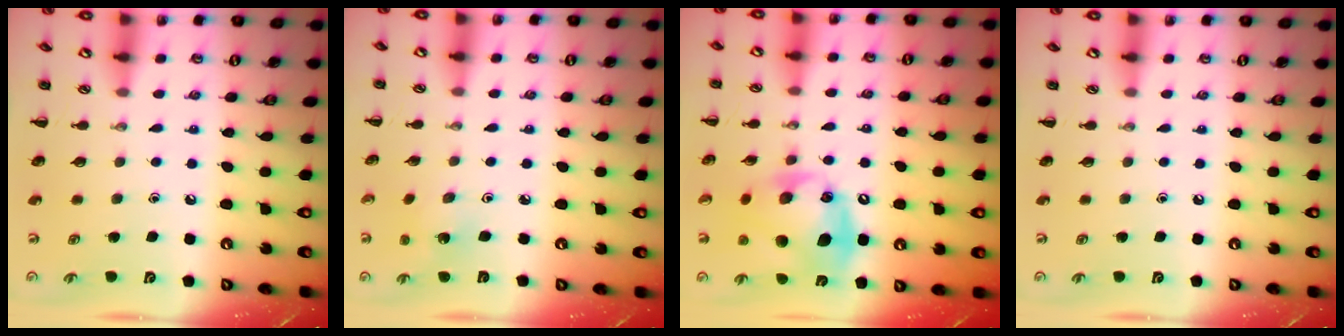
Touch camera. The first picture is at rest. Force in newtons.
{"total": 1.7, "press": 1.5, "slide": 0.7}
{"total": 16.5, "press": 16.5, "slide": 0.9}
{"total": 0.0}